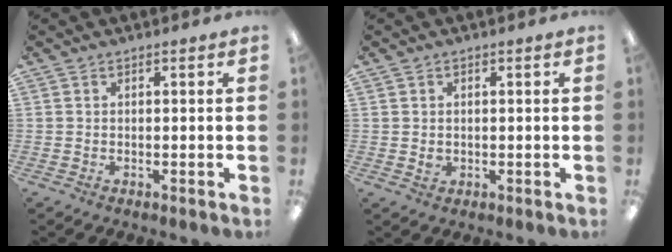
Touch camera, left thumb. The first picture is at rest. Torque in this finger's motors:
{"motor_torque": [-0.14, 0.14, 0.10, -0.13, 0.00]}